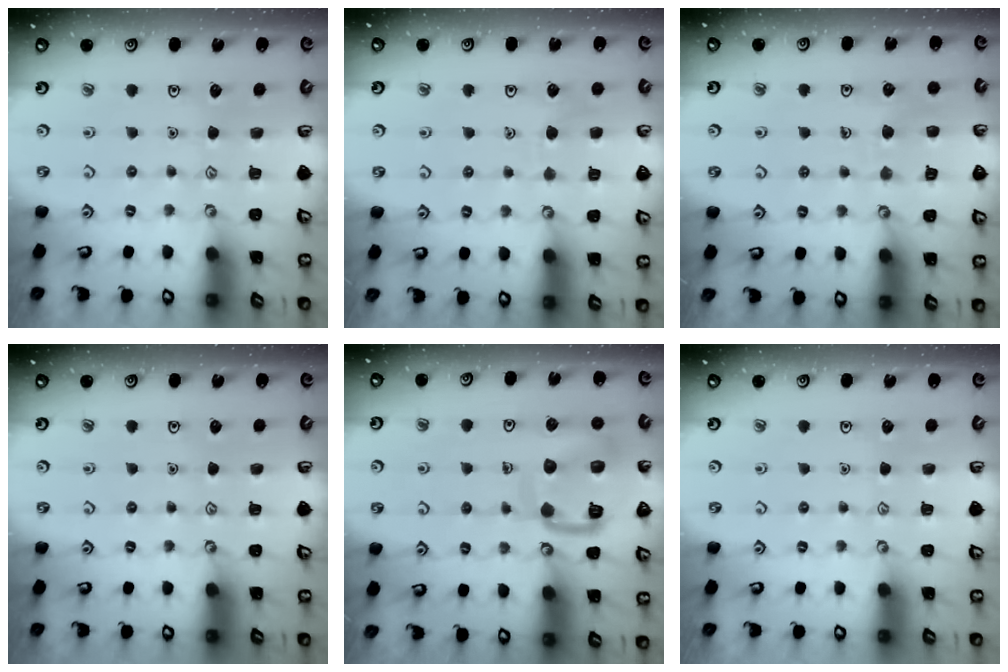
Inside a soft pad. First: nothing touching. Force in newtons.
{"total": 4.1, "press": 4.1, "slide": 0.3}
{"total": 7.8, "press": 7.7, "slide": 0.5}
{"total": 0.0}
{"total": 14.1, "press": 14.0, "slide": 1.5}
{"total": 0.0}